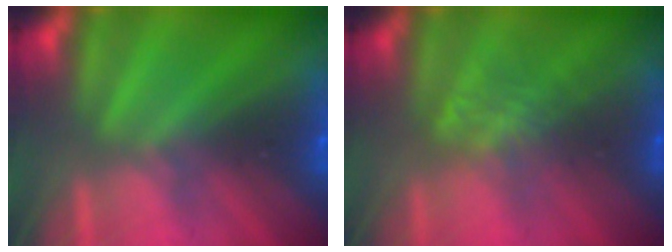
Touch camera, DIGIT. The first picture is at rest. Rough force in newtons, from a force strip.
{"total": 1.9}